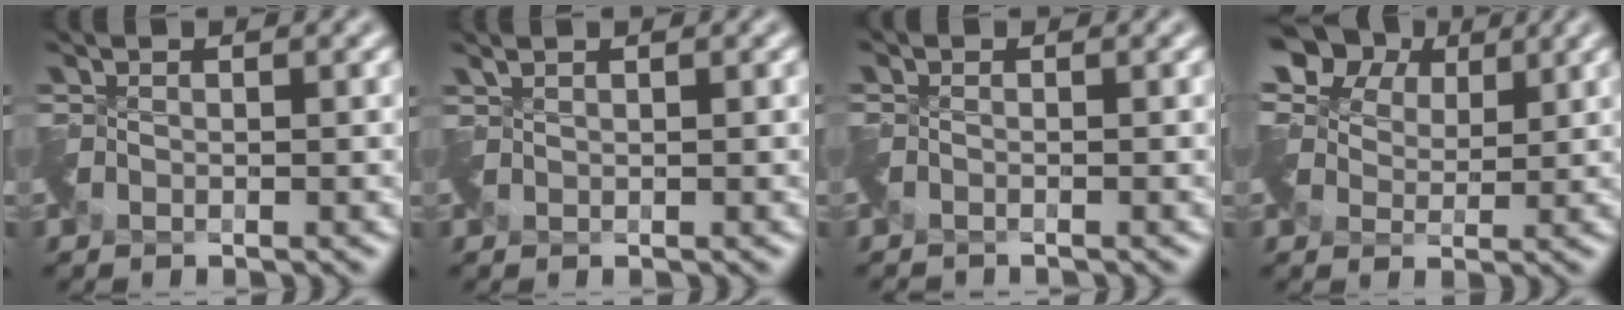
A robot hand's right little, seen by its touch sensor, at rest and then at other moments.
{"total": 0.8, "force": [0.8, -0.1, 0.0], "torque": [-0.005, 0.006, 0.020]}
{"total": 1.5, "force": [-1.3, -0.2, -0.8], "torque": [0.011, -0.018, -0.029]}
{"total": 7.3, "force": [4.6, 4.7, 3.1], "torque": [-0.069, 0.018, 0.060]}